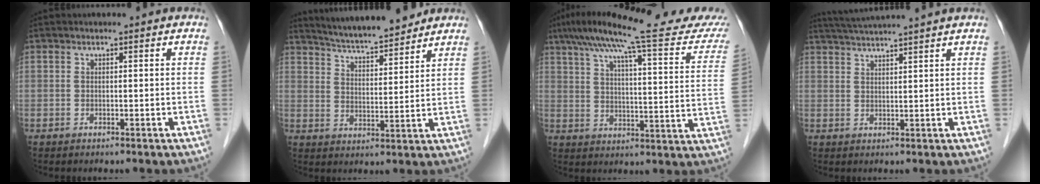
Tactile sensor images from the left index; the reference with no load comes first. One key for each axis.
{"total": 11.2, "fx": 10.4, "fy": 0.8, "fz": 4.0, "tx": -0.071, "ty": 0.012, "tz": 0.170}
{"total": 24.1, "fx": 20.9, "fy": 1.4, "fz": 12.0, "tx": -0.183, "ty": -0.010, "tz": 0.272}
{"total": 7.5, "fx": 6.8, "fy": -1.7, "fz": 2.8, "tx": -0.049, "ty": 0.020, "tz": 0.105}